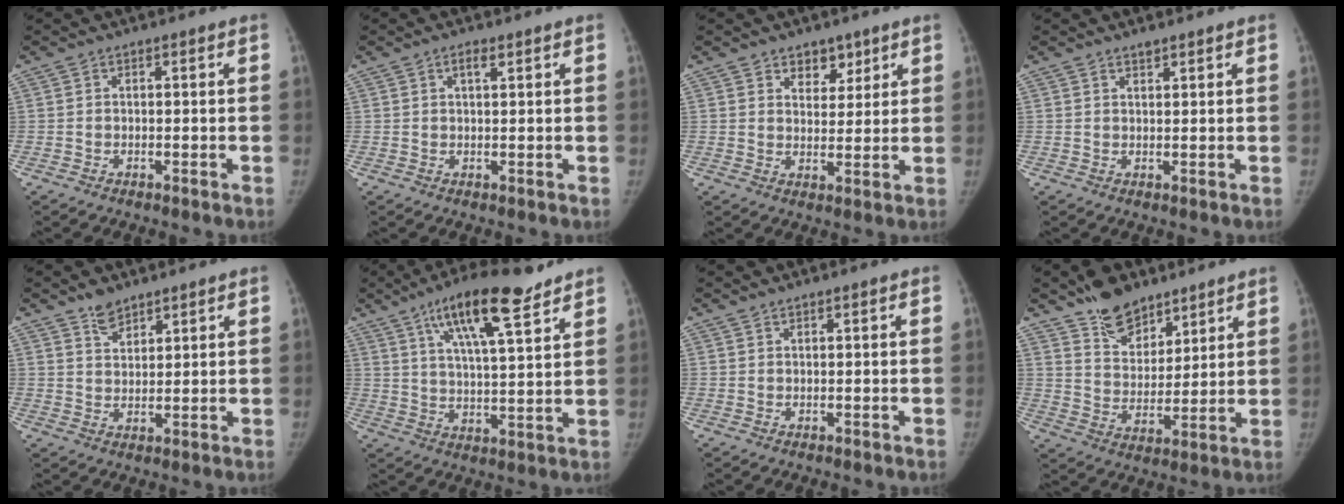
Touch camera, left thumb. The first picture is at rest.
{"total": 1.9, "force": [1.1, 0.6, 1.5], "torque": [-0.025, -0.001, 0.019]}
{"total": 5.0, "force": [3.4, 3.2, 1.9], "torque": [0.003, -0.022, 0.054]}
{"total": 1.4, "force": [1.2, 0.4, 0.5], "torque": [0.001, -0.008, 0.020]}
{"total": 4.0, "force": [3.3, 1.9, 1.3], "torque": [-0.004, -0.024, 0.062]}
{"total": 15.4, "force": [9.7, 3.7, 11.4], "torque": [-0.175, -0.036, 0.165]}
{"total": 0.7, "force": [0.7, 0.0, 0.2], "torque": [0.000, 0.004, 0.015]}
{"total": 11.8, "force": [8.9, 6.2, 4.6], "torque": [-0.036, -0.058, 0.159]}